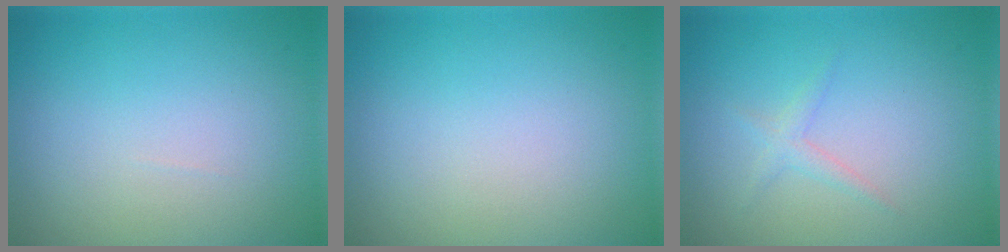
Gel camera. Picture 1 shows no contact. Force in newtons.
{"total": 0.0}
{"total": 1.1, "press": 1.1, "slide": 0.0}